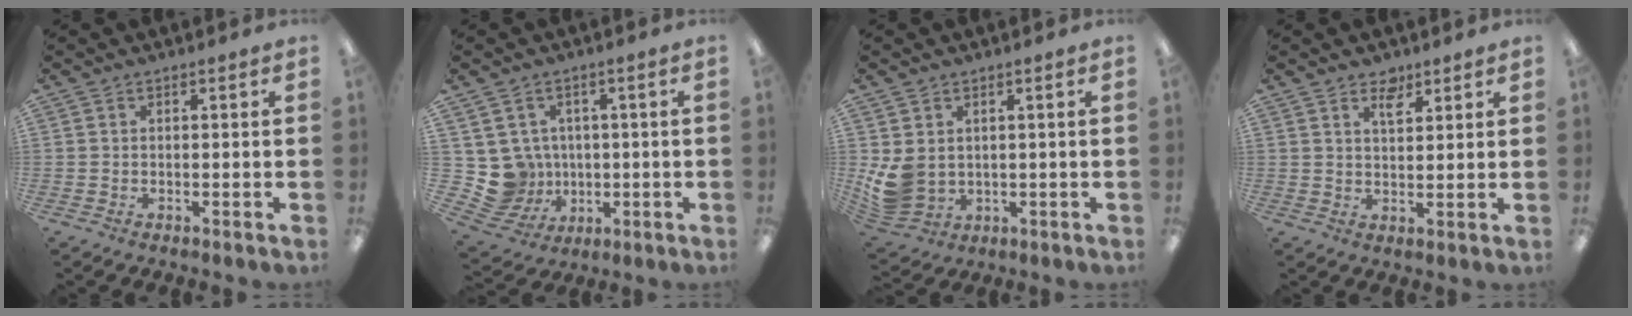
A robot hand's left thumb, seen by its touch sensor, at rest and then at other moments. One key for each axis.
{"total": 8.7, "fx": 0.5, "fy": 8.5, "fz": 1.7, "tx": -0.071, "ty": -0.005, "tz": 0.020}
{"total": 7.3, "fx": 1.3, "fy": 6.0, "fz": 3.9, "tx": -0.100, "ty": -0.011, "tz": 0.027}
{"total": 4.4, "fx": 3.3, "fy": 2.1, "fz": 2.0, "tx": -0.015, "ty": -0.018, "tz": 0.054}